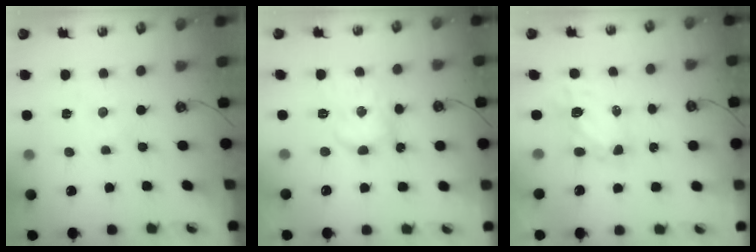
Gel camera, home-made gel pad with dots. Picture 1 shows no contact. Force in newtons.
{"total": 11.0, "press": 11.0, "slide": 0.0}
{"total": 5.6, "press": 5.6, "slide": 0.5}